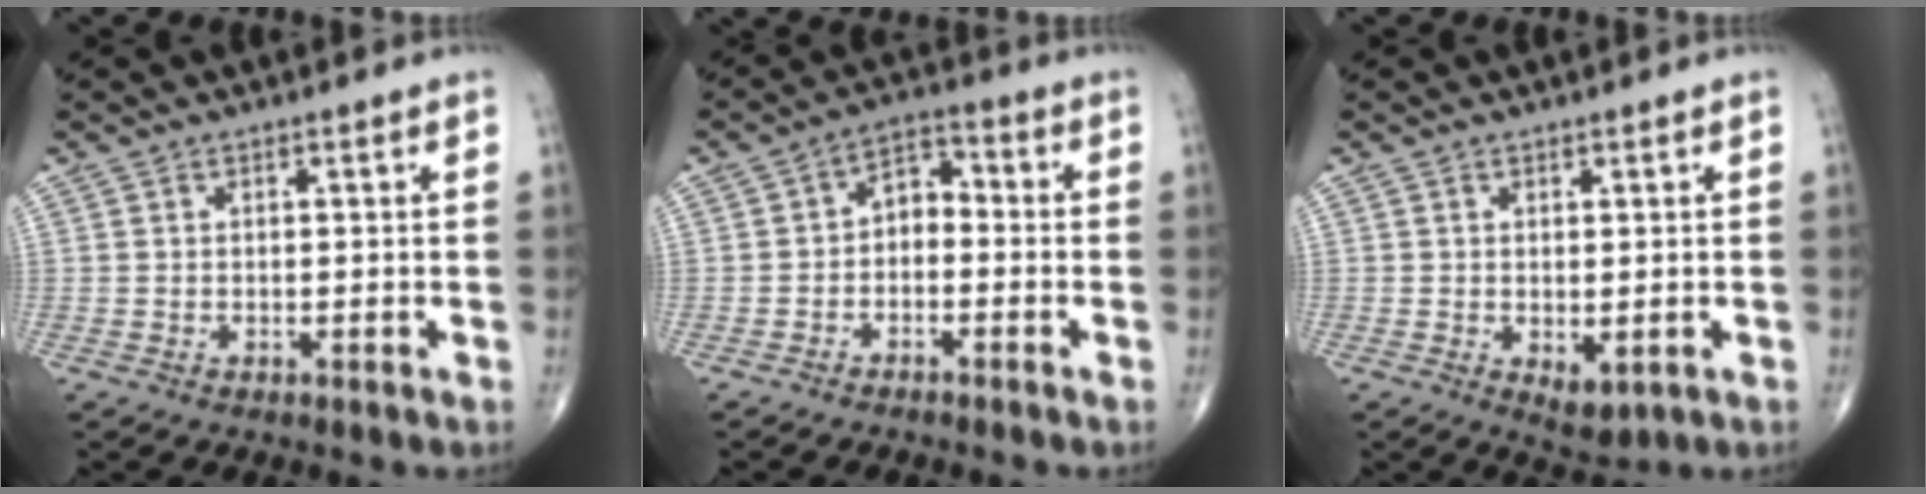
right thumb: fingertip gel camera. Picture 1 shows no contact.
{"total": 5.1, "force": [-1.5, 3.4, 3.5], "torque": [-0.041, 0.036, -0.040]}
{"total": 3.6, "force": [-0.6, 2.0, 3.0], "torque": [-0.037, -0.009, 0.002]}